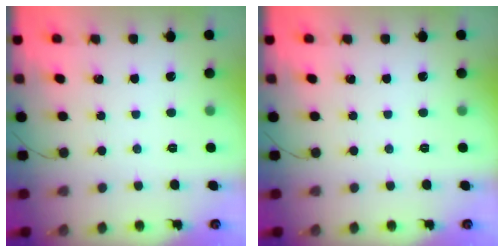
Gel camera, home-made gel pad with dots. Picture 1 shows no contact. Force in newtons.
{"total": 0.0}